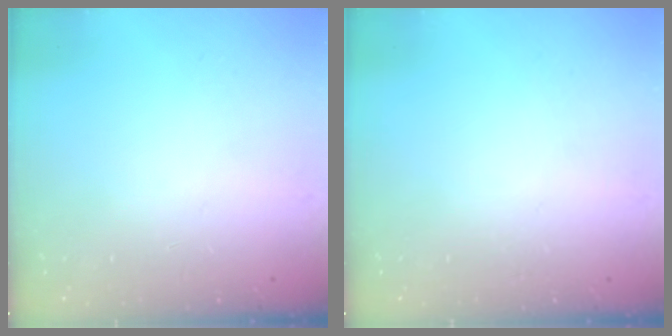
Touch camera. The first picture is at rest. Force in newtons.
{"total": 0.0}